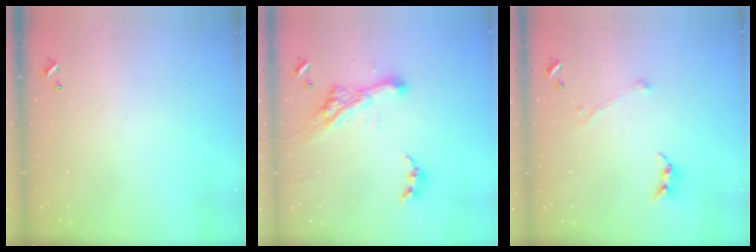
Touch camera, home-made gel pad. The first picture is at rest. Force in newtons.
{"total": 11.0, "press": 10.9, "slide": 1.4}
{"total": 0.8, "press": 0.7, "slide": 0.4}